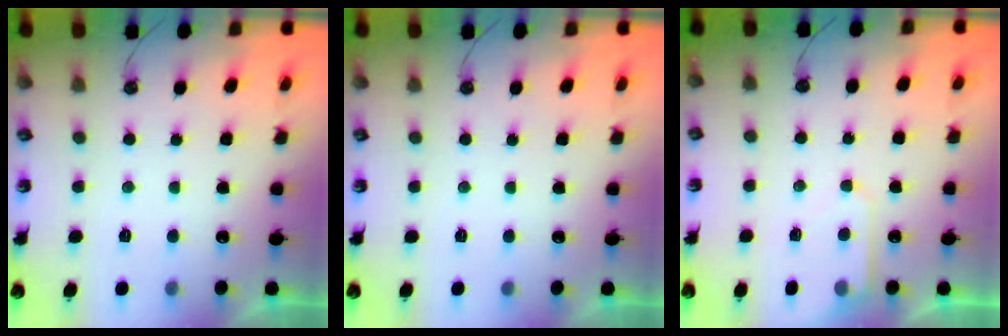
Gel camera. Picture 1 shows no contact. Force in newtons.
{"total": 0.0}
{"total": 4.9, "press": 4.9, "slide": 0.6}